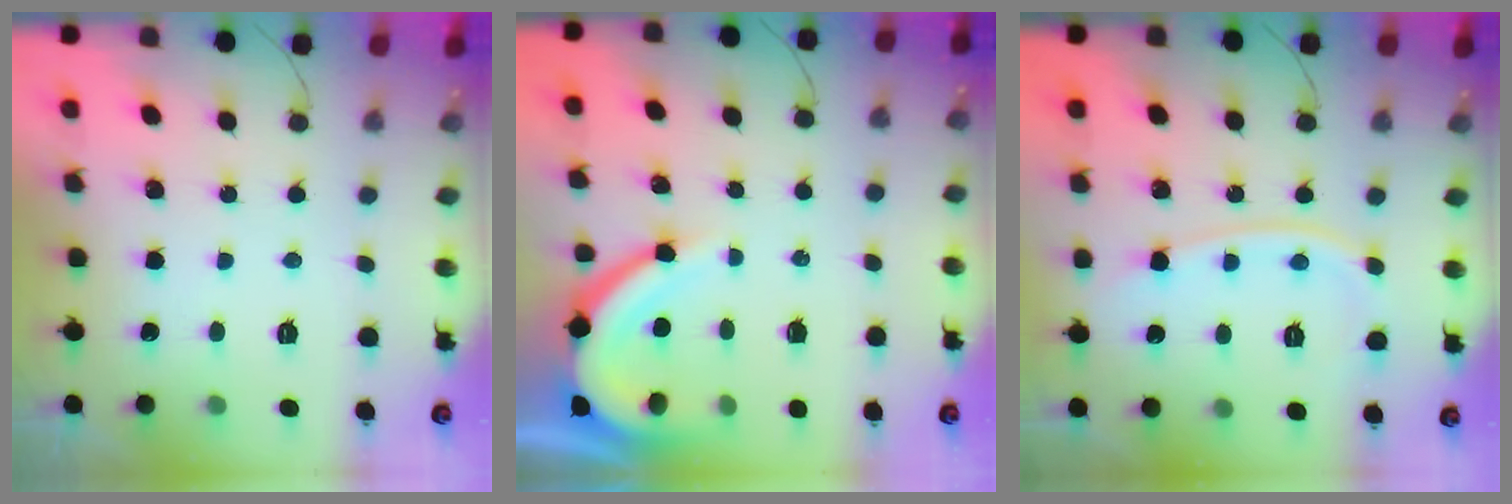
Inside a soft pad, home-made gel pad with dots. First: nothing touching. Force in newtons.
{"total": 10.9, "press": 10.8, "slide": 1.2}
{"total": 10.0, "press": 10.0, "slide": 1.1}